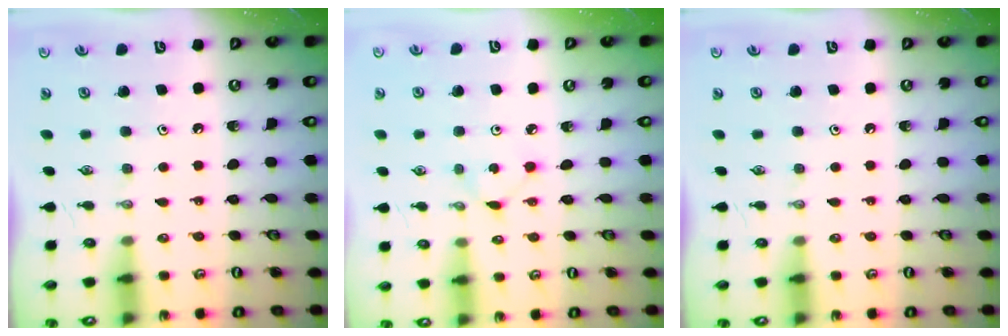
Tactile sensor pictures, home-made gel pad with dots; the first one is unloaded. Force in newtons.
{"total": 2.5, "press": 2.4, "slide": 0.3}
{"total": 0.0}